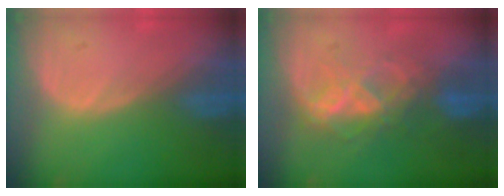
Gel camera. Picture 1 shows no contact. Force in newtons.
{"total": 6.5, "press": 6.4, "slide": 1.0}